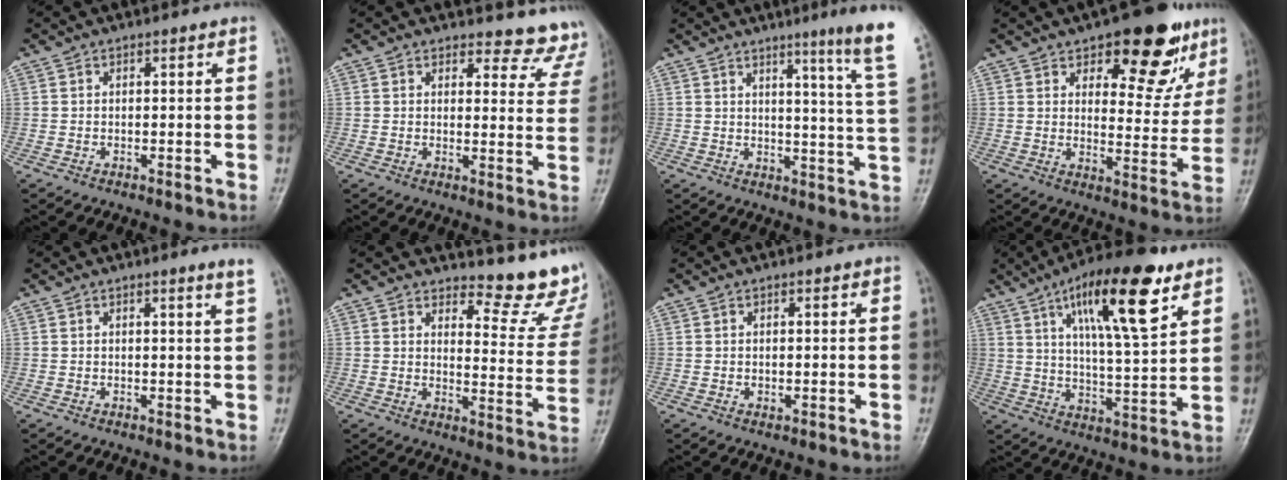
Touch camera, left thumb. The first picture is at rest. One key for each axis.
{"total": 9.2, "fx": 8.6, "fy": 3.1, "fz": -0.1, "tx": 0.050, "ty": -0.072, "tz": 0.068}
{"total": 13.0, "fx": 8.5, "fy": -0.8, "fz": 9.8, "tx": -0.124, "ty": -0.059, "tz": 0.095}
{"total": 15.4, "fx": 9.1, "fy": 7.2, "fz": 10.1, "tx": -0.070, "ty": -0.042, "tz": 0.124}
{"total": 2.1, "fx": 1.3, "fy": -0.6, "fz": 1.4, "tx": -0.022, "ty": -0.012, "tz": 0.021}
{"total": 13.8, "fx": 12.0, "fy": 4.1, "fz": 5.4, "tx": -0.025, "ty": -0.124, "tz": 0.131}
{"total": 0.8, "fx": 0.1, "fy": 0.7, "fz": 0.4, "tx": -0.006, "ty": -0.001, "tz": 0.002}
{"total": 18.0, "fx": 9.3, "fy": 5.0, "fz": 14.6, "tx": -0.215, "ty": -0.036, "tz": 0.152}